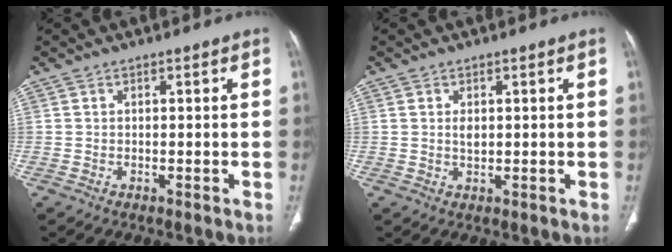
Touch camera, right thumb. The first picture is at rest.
{"total": 1.7, "force": [0.4, 1.0, 1.4], "torque": [-0.024, -0.002, 0.011]}